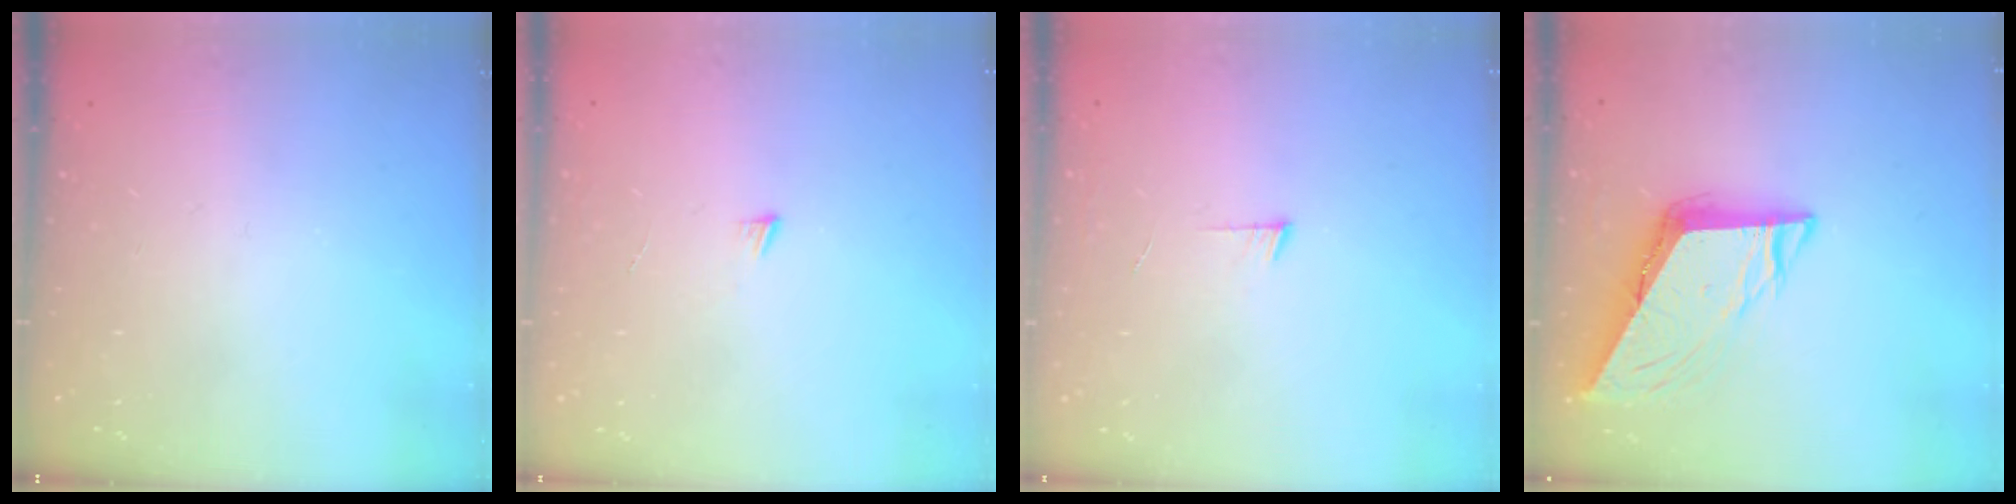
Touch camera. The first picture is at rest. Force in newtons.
{"total": 3.0, "press": 3.0, "slide": 0.3}
{"total": 4.9, "press": 4.8, "slide": 0.6}
{"total": 9.1, "press": 9.0, "slide": 0.8}